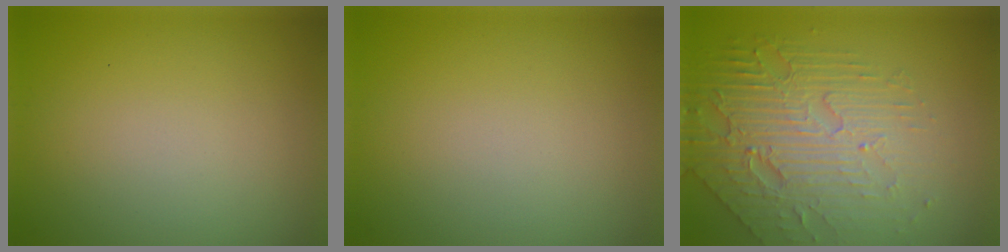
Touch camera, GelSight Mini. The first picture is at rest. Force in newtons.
{"total": 0.0}
{"total": 6.8, "press": 4.9, "slide": 4.7}